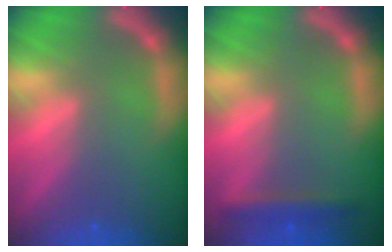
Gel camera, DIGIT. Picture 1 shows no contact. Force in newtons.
{"total": 2.4}